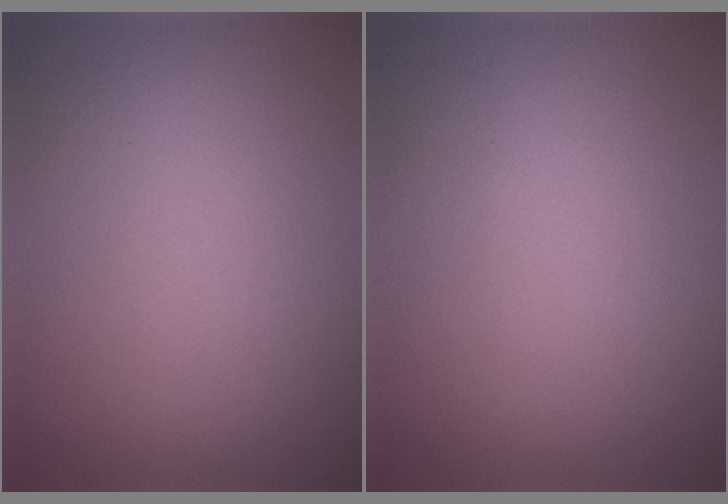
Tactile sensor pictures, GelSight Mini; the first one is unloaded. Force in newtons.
{"total": 0.0}